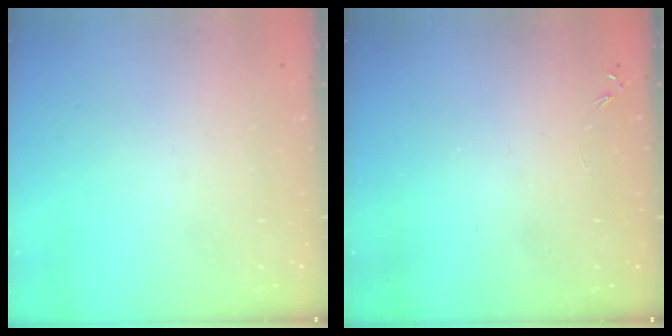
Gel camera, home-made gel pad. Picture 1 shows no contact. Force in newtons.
{"total": 0.0}